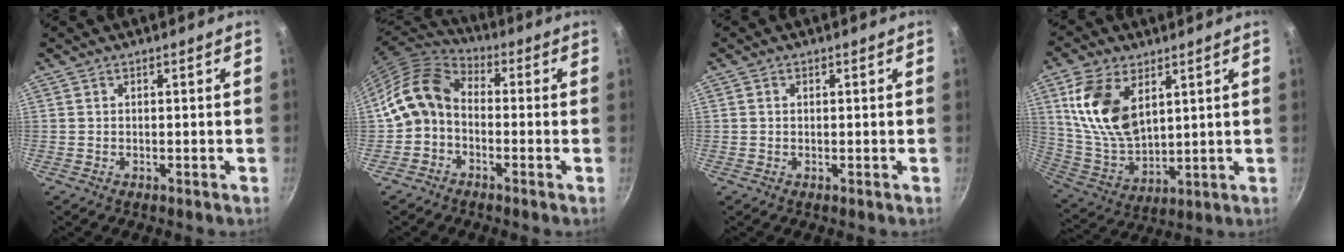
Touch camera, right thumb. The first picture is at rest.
{"total": 9.9, "force": [-1.6, 7.6, 6.2], "torque": [-0.105, 0.041, -0.051]}
{"total": 0.7, "force": [0.1, 0.6, 0.4], "torque": [-0.005, 0.004, 0.002]}
{"total": 15.3, "force": [5.7, 8.9, 11.0], "torque": [-0.199, -0.033, 0.125]}